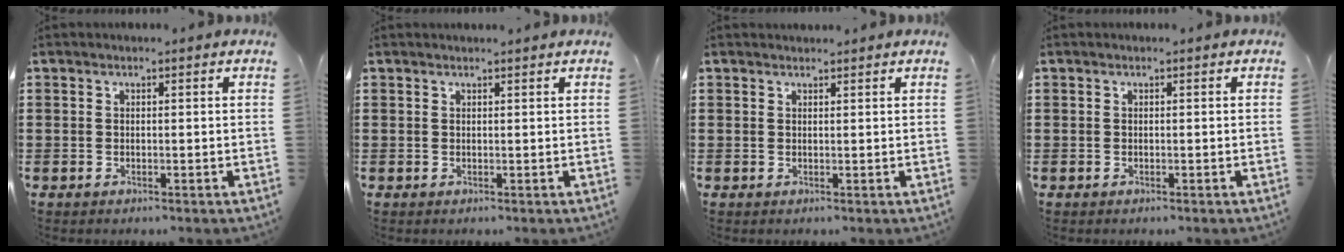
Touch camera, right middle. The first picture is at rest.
{"total": 0.5, "force": [0.5, 0.0, 0.1], "torque": [-0.003, 0.000, 0.010]}
{"total": 0.8, "force": [0.8, 0.2, 0.0], "torque": [0.006, -0.004, 0.013]}
{"total": 0.0}